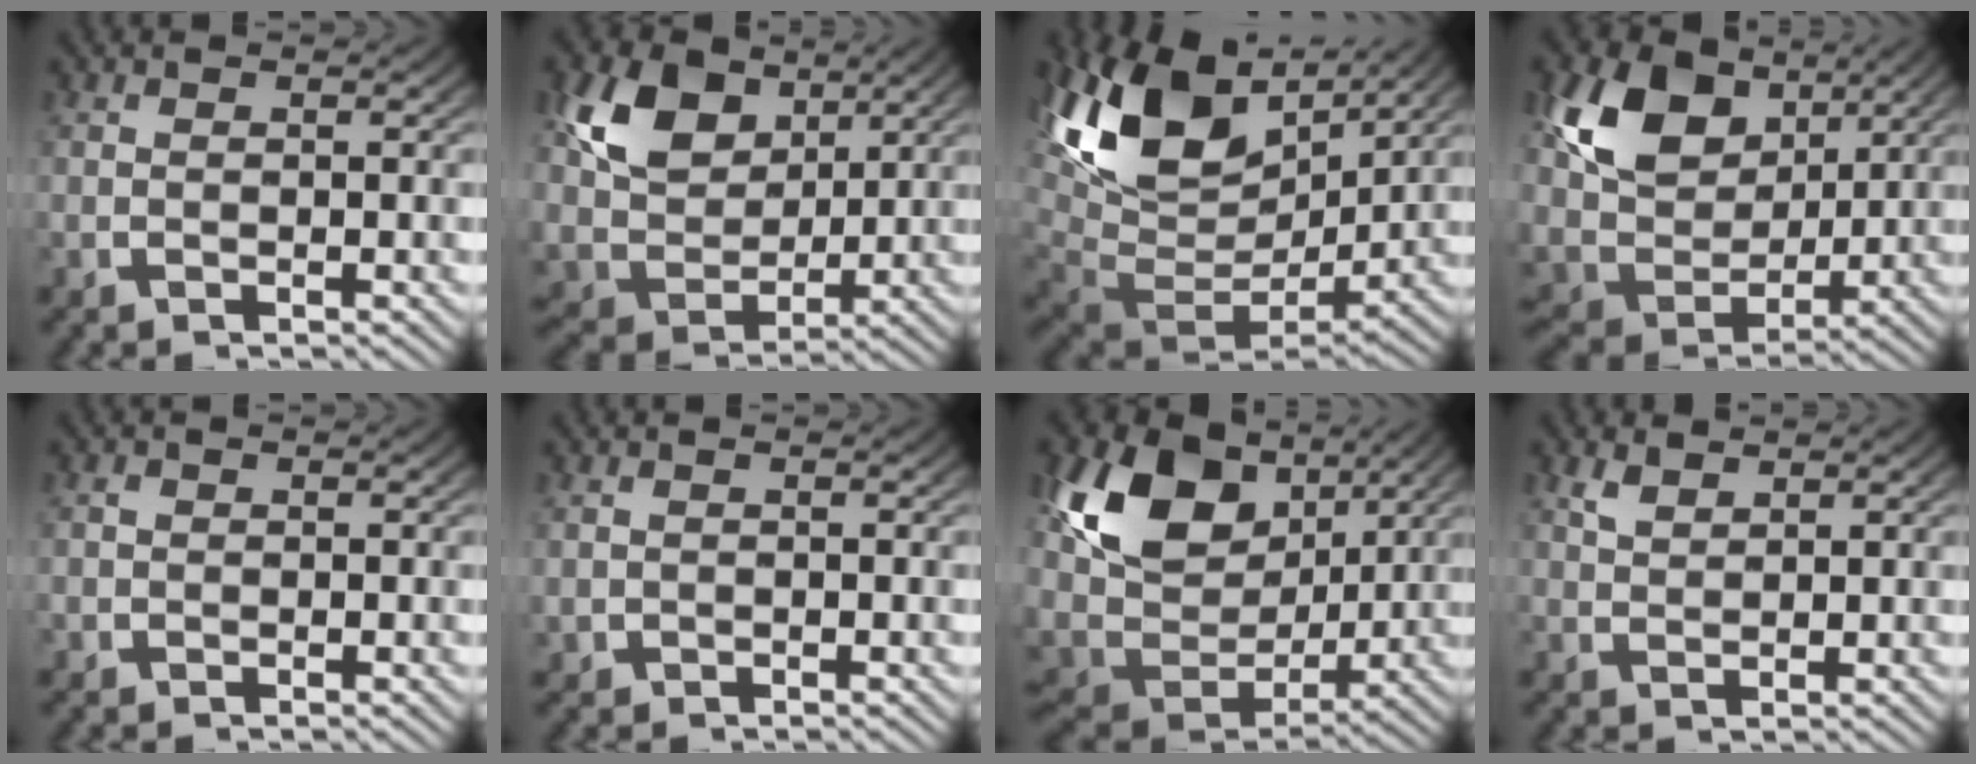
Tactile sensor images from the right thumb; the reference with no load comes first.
{"total": 10.4, "force": [2.2, 7.6, 6.7], "torque": [-0.164, -0.038, 0.050]}
{"total": 15.6, "force": [2.4, 10.4, 11.4], "torque": [-0.263, -0.051, 0.061]}
{"total": 11.9, "force": [2.6, 8.3, 8.2], "torque": [-0.184, -0.031, 0.054]}
{"total": 1.0, "force": [0.0, 0.9, 0.2], "torque": [-0.003, -0.006, 0.000]}
{"total": 1.0, "force": [0.0, 1.0, 0.2], "torque": [-0.007, -0.008, 0.005]}
{"total": 13.6, "force": [2.6, 8.9, 9.9], "torque": [-0.218, -0.030, 0.054]}
{"total": 1.8, "force": [1.6, 0.4, 0.5], "torque": [-0.005, 0.004, 0.038]}